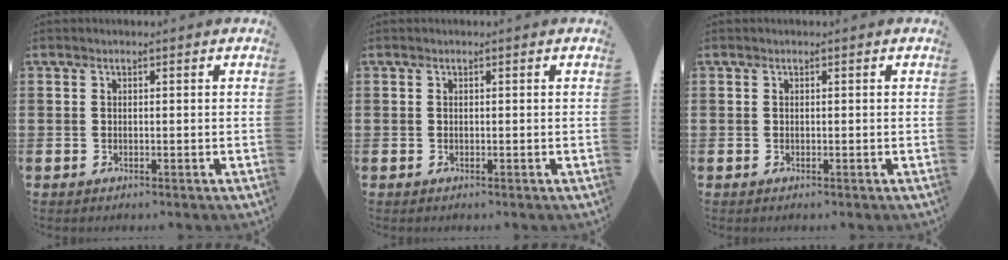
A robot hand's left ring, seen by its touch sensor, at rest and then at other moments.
{"total": 0.0}
{"total": 0.0}